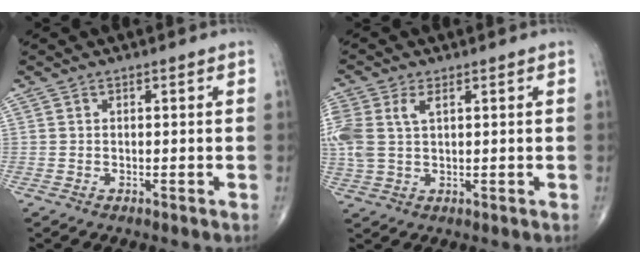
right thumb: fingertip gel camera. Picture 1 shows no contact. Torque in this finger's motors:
{"motor_torque": [0.17, 0.18, 0.81, 0.37, 0.11]}